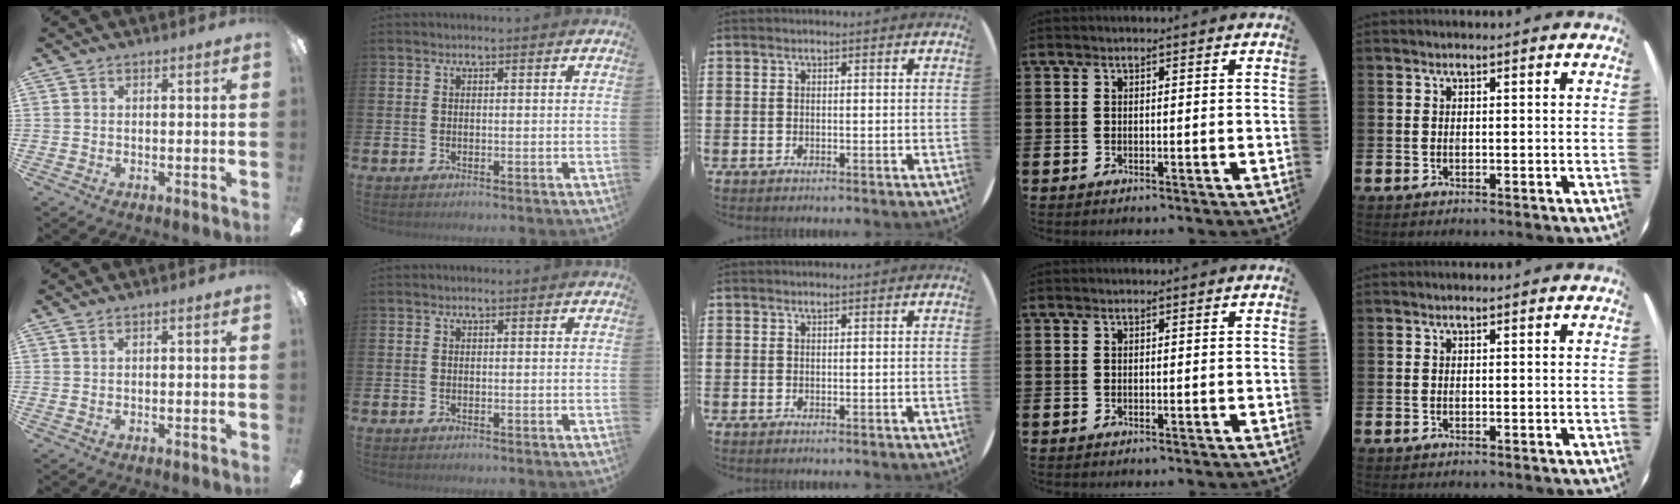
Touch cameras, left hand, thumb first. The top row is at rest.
{"thumb": {"total": 0.9, "force": [0.2, 0.2, 0.9], "torque": [-0.017, 0.001, 0.004]}}